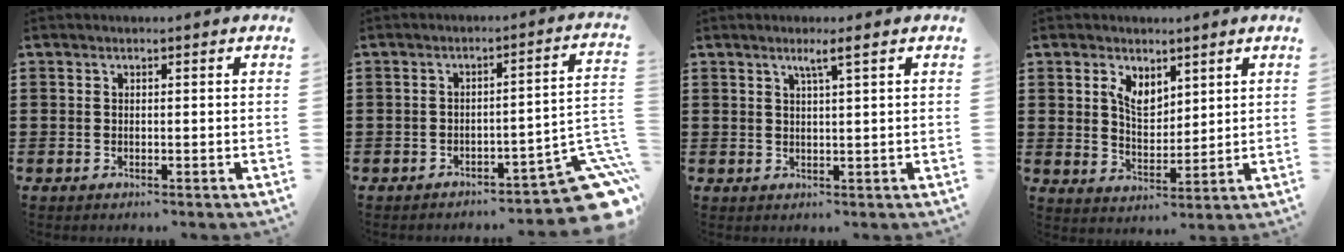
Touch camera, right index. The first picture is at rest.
{"total": 8.0, "force": [-5.8, 1.8, 5.2], "torque": [-0.056, 0.005, -0.105]}
{"total": 2.2, "force": [1.2, -0.3, 1.8], "torque": [-0.035, -0.004, 0.018]}
{"total": 4.4, "force": [2.6, 2.6, 2.5], "torque": [-0.057, 0.006, 0.047]}